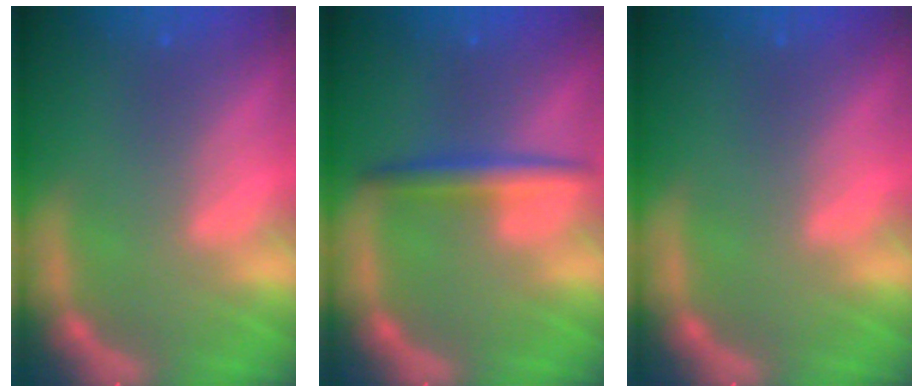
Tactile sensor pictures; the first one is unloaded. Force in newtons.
{"total": 3.0}
{"total": 0.0}